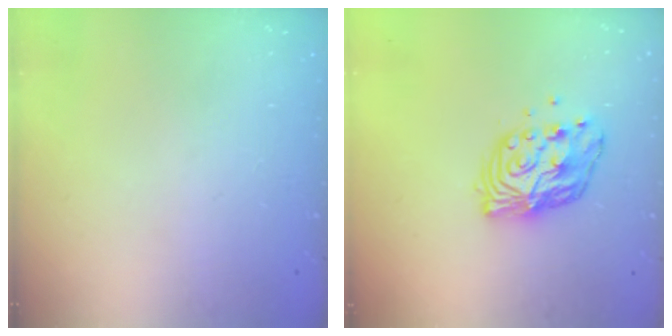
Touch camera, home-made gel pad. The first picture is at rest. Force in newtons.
{"total": 11.1, "press": 11.1, "slide": 1.1}